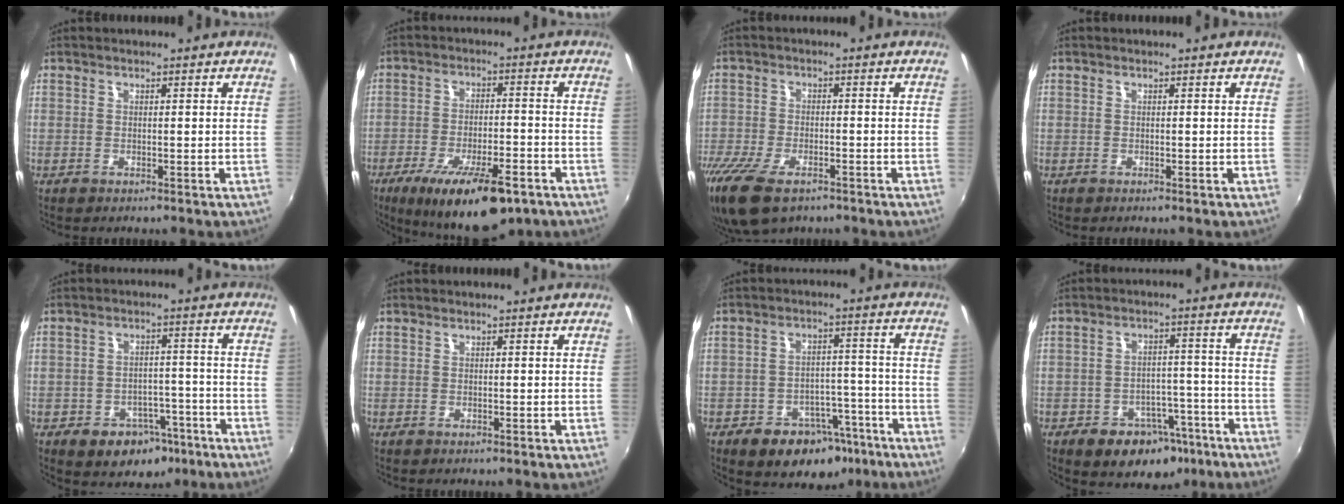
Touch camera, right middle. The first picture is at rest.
{"total": 17.3, "force": [-10.8, 5.5, 12.3], "torque": [-0.219, -0.036, -0.159]}
{"total": 11.1, "force": [-7.7, 4.8, 6.4], "torque": [-0.161, -0.039, -0.142]}
{"total": 0.0}
{"total": 9.0, "force": [-5.2, 6.4, 3.7], "torque": [-0.070, 0.022, -0.051]}
{"total": 0.0}
{"total": 12.8, "force": [-8.2, 8.1, 5.6], "torque": [-0.098, 0.025, -0.095]}
{"total": 11.9, "force": [-7.3, 7.8, 5.2], "torque": [-0.091, 0.026, -0.081]}